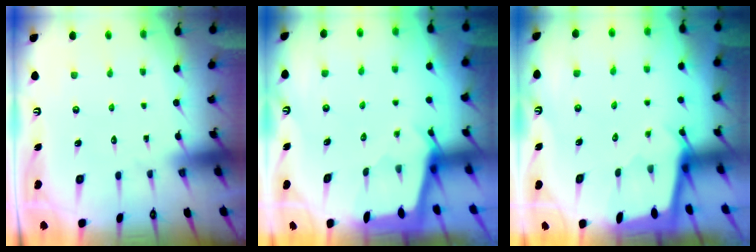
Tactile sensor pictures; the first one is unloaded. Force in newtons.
{"total": 3.4, "press": 3.4, "slide": 0.2}
{"total": 1.7, "press": 1.6, "slide": 0.2}